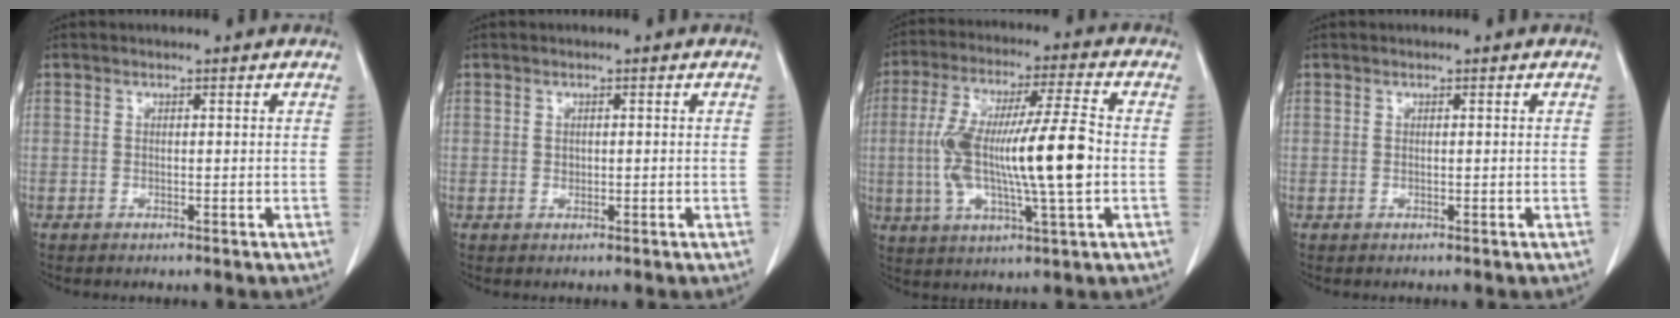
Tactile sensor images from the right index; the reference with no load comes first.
{"total": 1.1, "force": [0.0, 0.9, 0.6], "torque": [-0.014, 0.005, 0.002]}
{"total": 17.0, "force": [-1.3, 2.3, 16.8], "torque": [-0.319, 0.013, -0.021]}
{"total": 0.0}